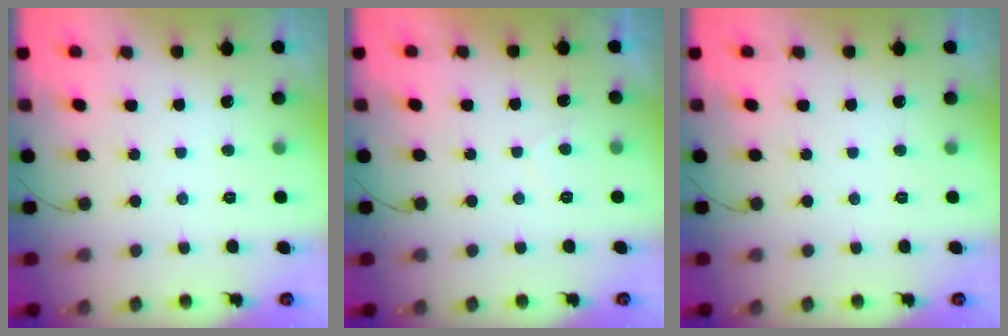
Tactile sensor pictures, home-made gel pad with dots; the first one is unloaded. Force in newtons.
{"total": 1.0, "press": 0.8, "slide": 0.6}
{"total": 0.0}